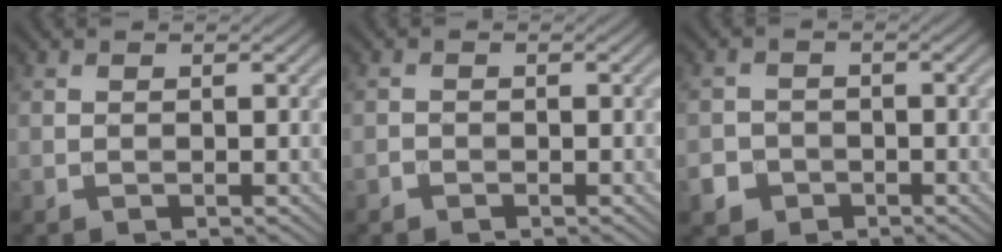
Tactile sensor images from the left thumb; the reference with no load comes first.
{"total": 0.6, "force": [-0.5, 0.3, 0.1], "torque": [0.000, -0.001, -0.012]}
{"total": 3.5, "force": [-1.9, 2.9, 0.8], "torque": [-0.010, -0.005, -0.040]}